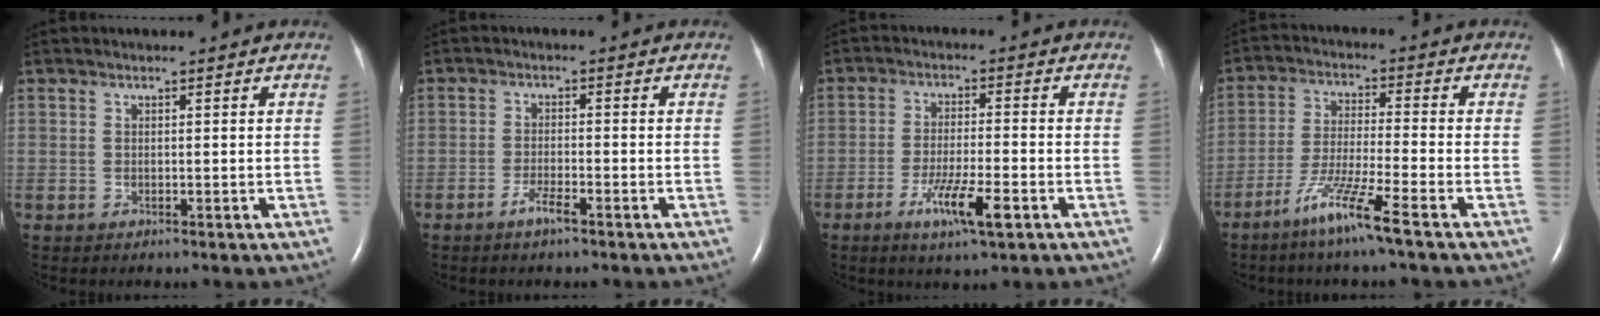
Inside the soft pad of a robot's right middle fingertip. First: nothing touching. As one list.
[{"total": 2.7, "force": [-1.9, 0.2, 1.9], "torque": [-0.042, -0.002, -0.036]}, {"total": 7.2, "force": [-3.6, 0.6, 6.3], "torque": [-0.120, -0.012, -0.059]}, {"total": 8.5, "force": [-5.5, -1.0, 6.4], "torque": [-0.128, -0.027, -0.112]}]